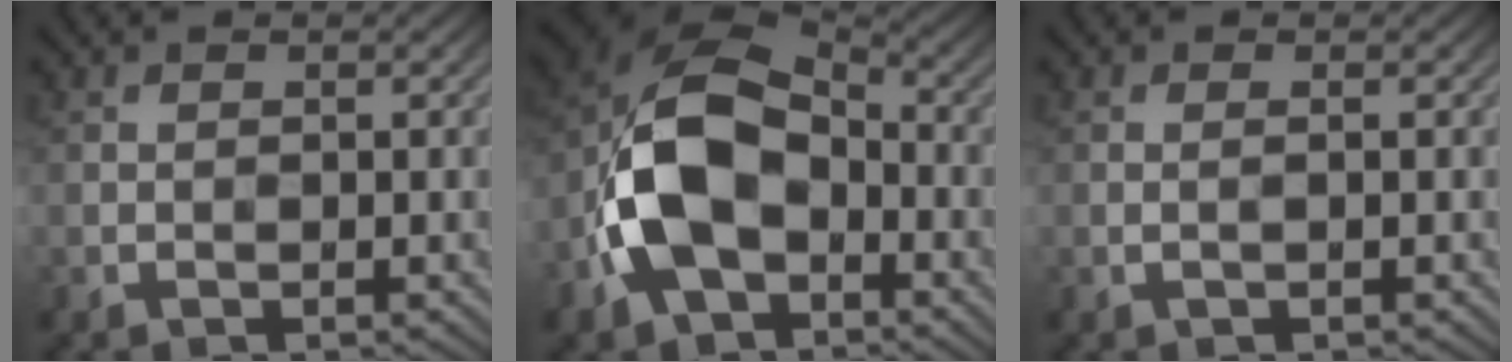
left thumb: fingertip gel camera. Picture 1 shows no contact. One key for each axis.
{"total": 13.4, "fx": -3.6, "fy": 8.8, "fz": 9.4, "tx": -0.210, "ty": -0.010, "tz": -0.076}
{"total": 0.7, "fx": -0.1, "fy": -0.1, "fz": 0.7, "tx": -0.014, "ty": 0.001, "tz": -0.004}